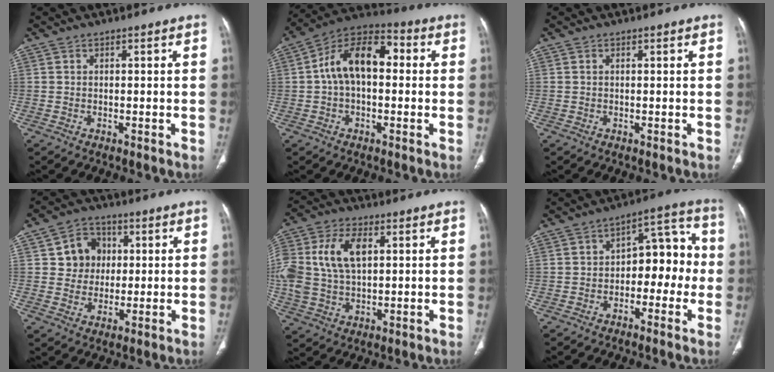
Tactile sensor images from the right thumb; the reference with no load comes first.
{"total": 13.8, "force": [1.2, 8.2, 11.0], "torque": [-0.175, 0.042, 0.006]}
{"total": 0.0}
{"total": 8.1, "force": [1.8, 7.3, 2.9], "torque": [-0.005, 0.002, 0.027]}
{"total": 15.4, "force": [3.3, 9.6, 11.7], "torque": [-0.263, 0.006, 0.063]}
{"total": 10.5, "force": [-1.6, 6.5, 8.1], "torque": [-0.064, 0.050, -0.034]}